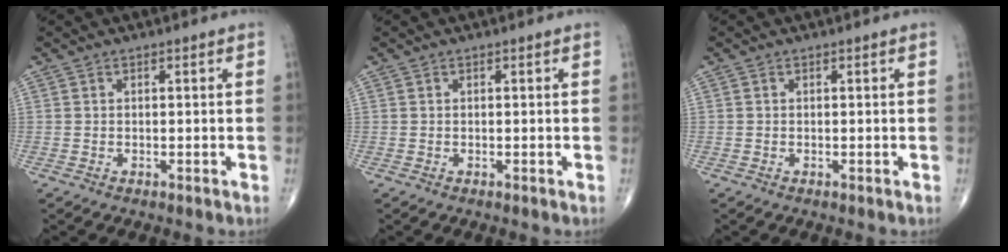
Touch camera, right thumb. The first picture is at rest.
{"total": 0.0}
{"total": 0.0}